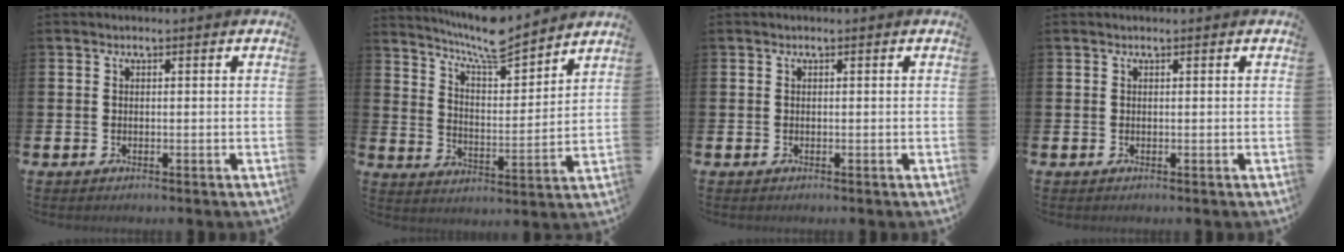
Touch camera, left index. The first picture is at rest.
{"total": 8.4, "force": [7.9, 0.8, 2.6], "torque": [-0.076, -0.052, 0.143]}
{"total": 0.0}
{"total": 0.0}